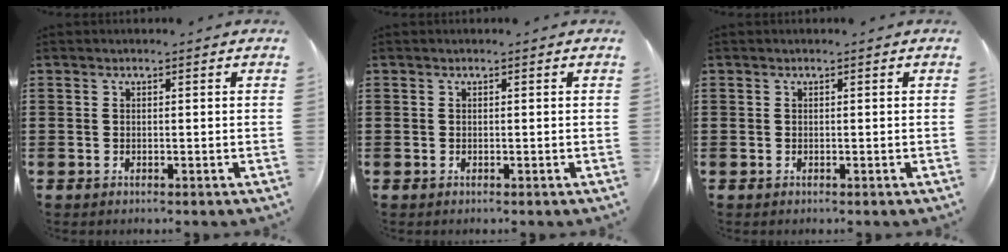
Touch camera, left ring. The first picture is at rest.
{"total": 0.0}
{"total": 0.0}